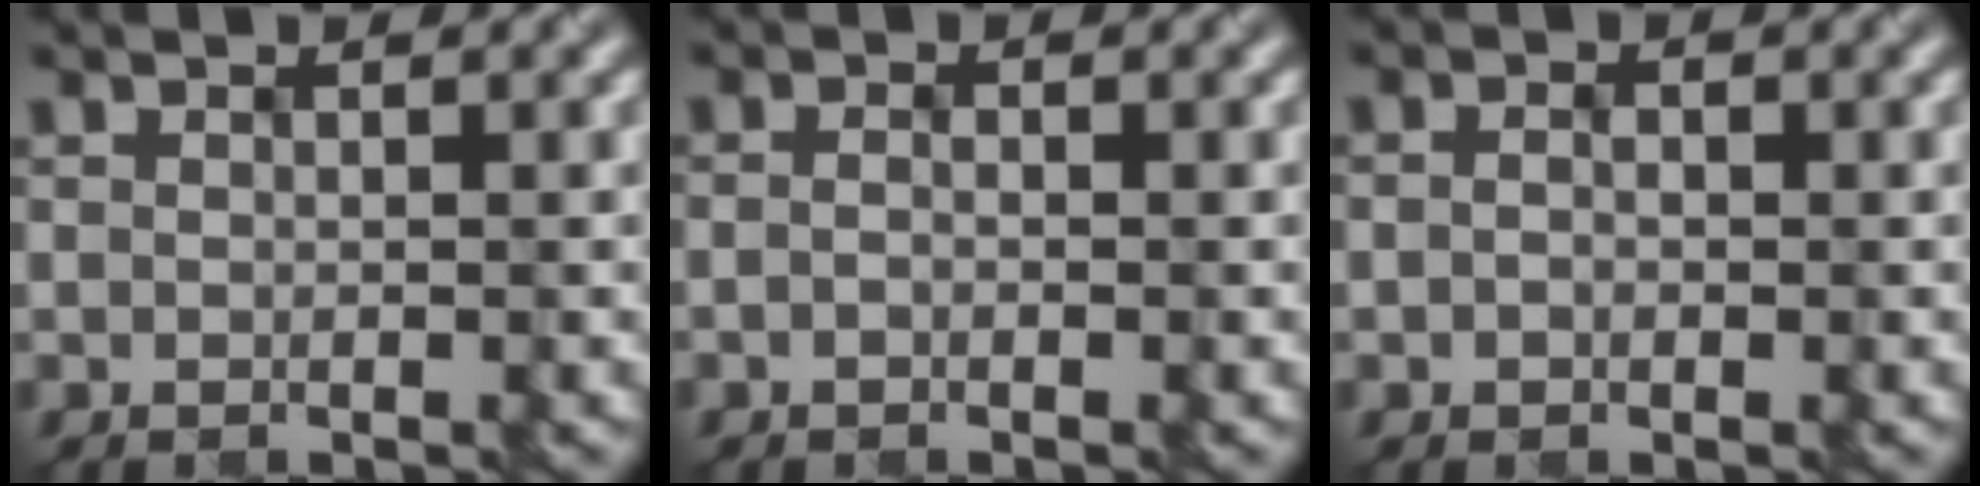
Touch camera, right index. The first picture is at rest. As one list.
[{"total": 1.2, "force": [-0.3, 0.8, 0.8], "torque": [-0.006, -0.004, -0.009]}, {"total": 2.1, "force": [0.1, 1.7, 1.3], "torque": [-0.014, 0.008, -0.009]}]